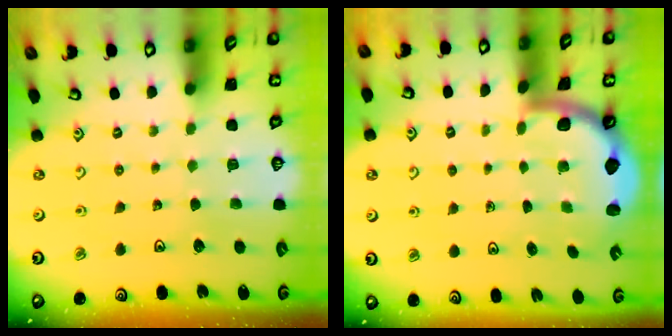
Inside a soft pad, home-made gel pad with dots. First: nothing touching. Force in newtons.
{"total": 1.6, "press": 1.6, "slide": 0.1}